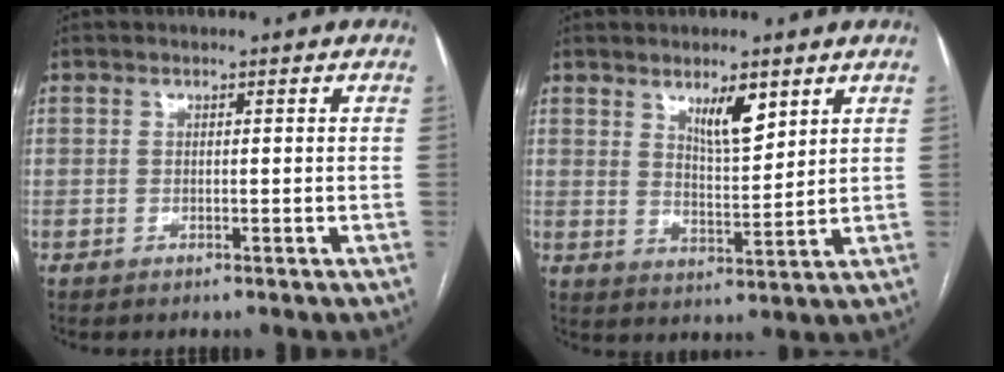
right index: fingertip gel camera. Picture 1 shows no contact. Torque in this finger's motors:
{"motor_torque": [0.26, 0.18, 0.13, 0.07]}